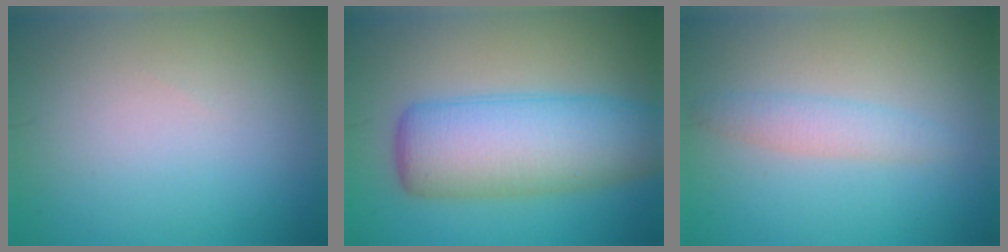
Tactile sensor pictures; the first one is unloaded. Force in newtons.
{"total": 9.1, "press": 9.1, "slide": 0.5}
{"total": 2.1, "press": 2.1, "slide": 0.1}